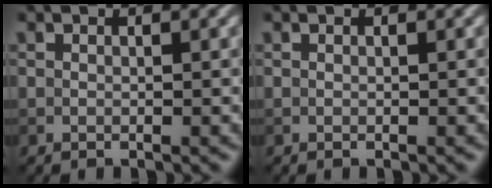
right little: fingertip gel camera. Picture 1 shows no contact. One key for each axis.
{"total": 0.0}